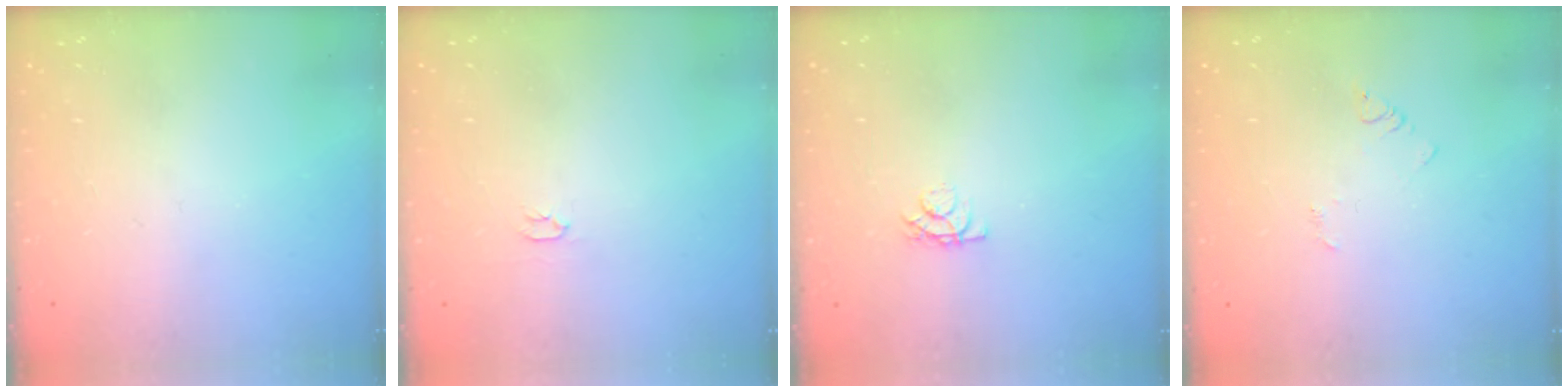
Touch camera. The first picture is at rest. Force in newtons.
{"total": 2.0, "press": 2.0, "slide": 0.3}
{"total": 4.2, "press": 4.2, "slide": 0.5}
{"total": 2.9, "press": 2.9, "slide": 0.3}